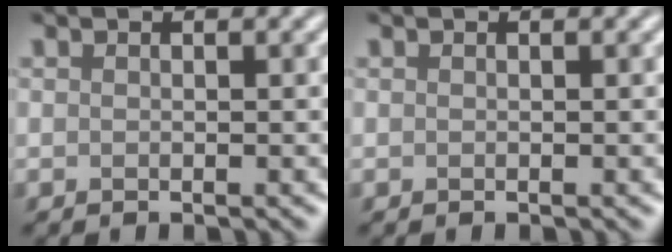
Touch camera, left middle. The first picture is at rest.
{"total": 0.0}